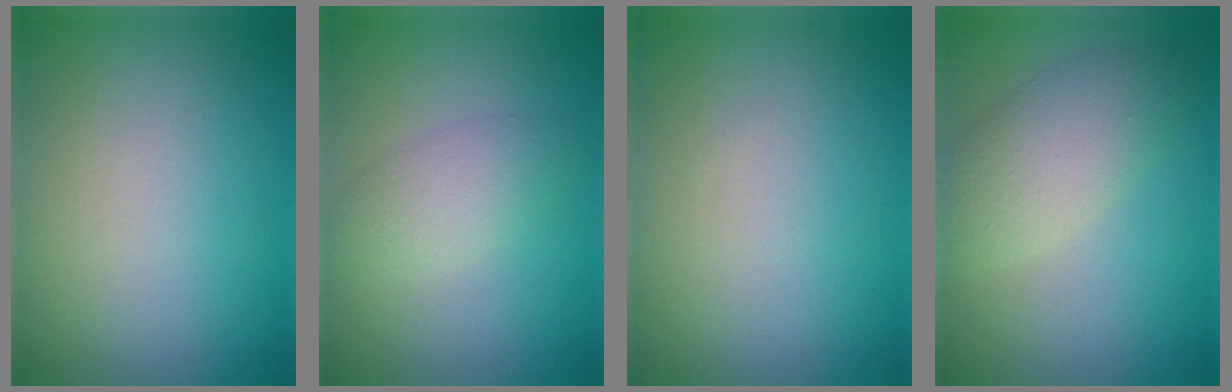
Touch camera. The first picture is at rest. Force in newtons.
{"total": 2.7, "press": 2.7, "slide": 0.0}
{"total": 0.0}
{"total": 4.5, "press": 4.5, "slide": 0.2}